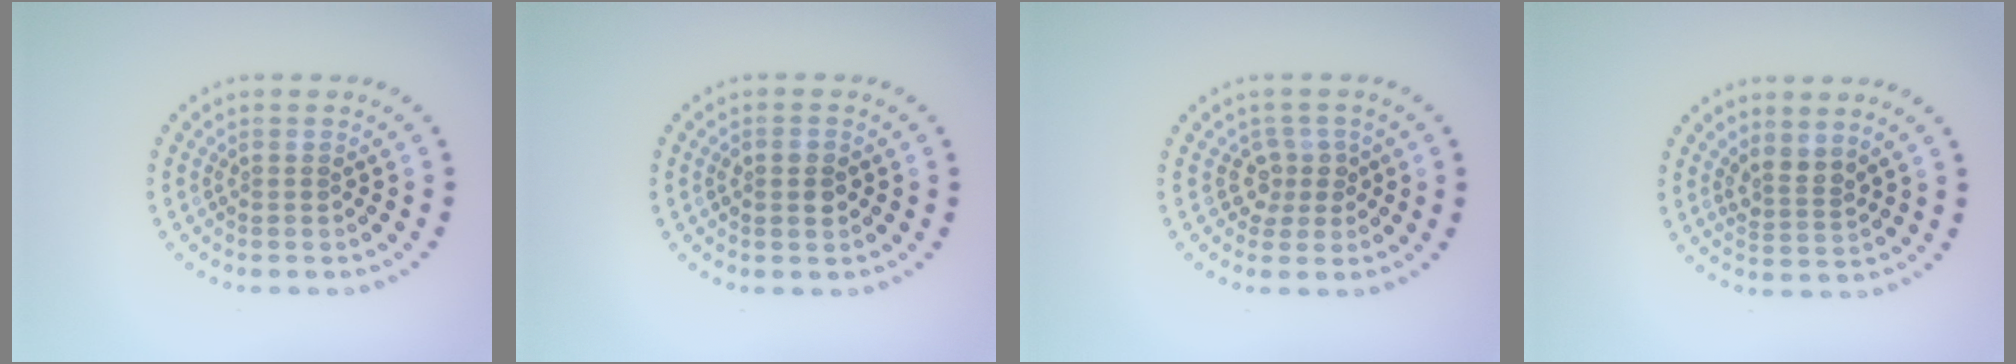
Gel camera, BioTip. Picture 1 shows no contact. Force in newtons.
{"total": 1.4, "press": 1.4, "slide": 0.2}
{"total": 2.1, "press": 1.6, "slide": 1.3}
{"total": 2.2, "press": 1.6, "slide": 1.4}